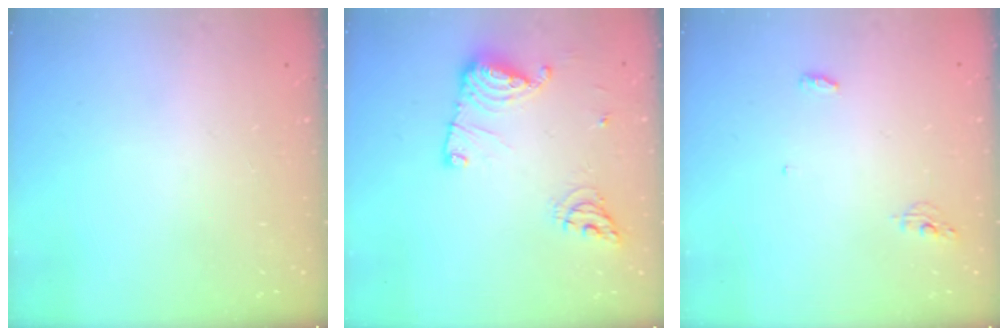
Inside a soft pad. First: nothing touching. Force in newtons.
{"total": 13.5, "press": 13.4, "slide": 1.2}
{"total": 4.1, "press": 4.0, "slide": 0.9}